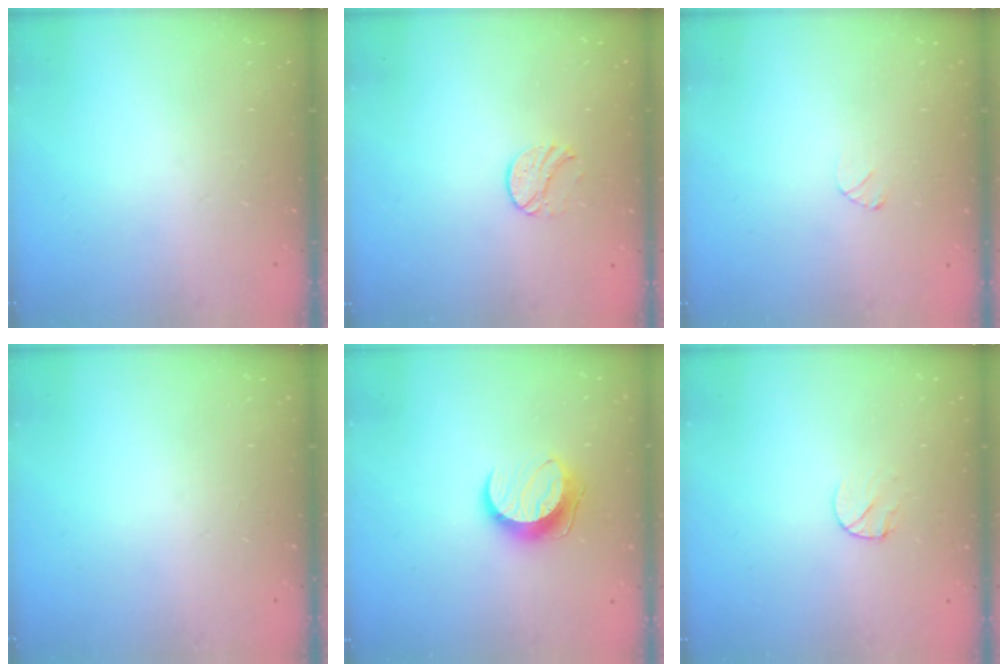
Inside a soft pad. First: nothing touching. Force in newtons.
{"total": 6.5, "press": 6.5, "slide": 0.6}
{"total": 2.6, "press": 2.6, "slide": 0.3}
{"total": 0.0}
{"total": 10.1, "press": 10.1, "slide": 0.4}
{"total": 4.7, "press": 4.6, "slide": 0.5}